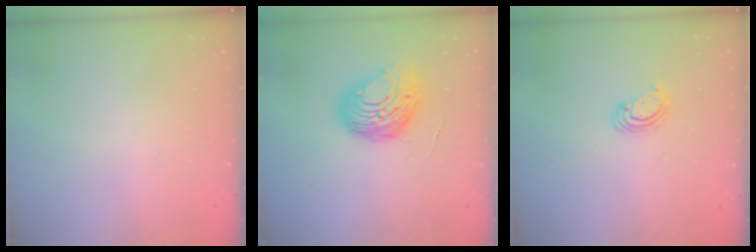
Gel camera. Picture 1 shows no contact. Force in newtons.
{"total": 11.2, "press": 11.2, "slide": 1.2}
{"total": 2.8, "press": 2.8, "slide": 0.3}